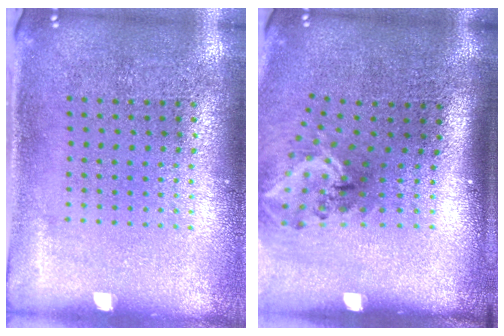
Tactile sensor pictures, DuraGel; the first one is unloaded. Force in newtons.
{"total": 2.0, "press": 1.4, "slide": 1.5}